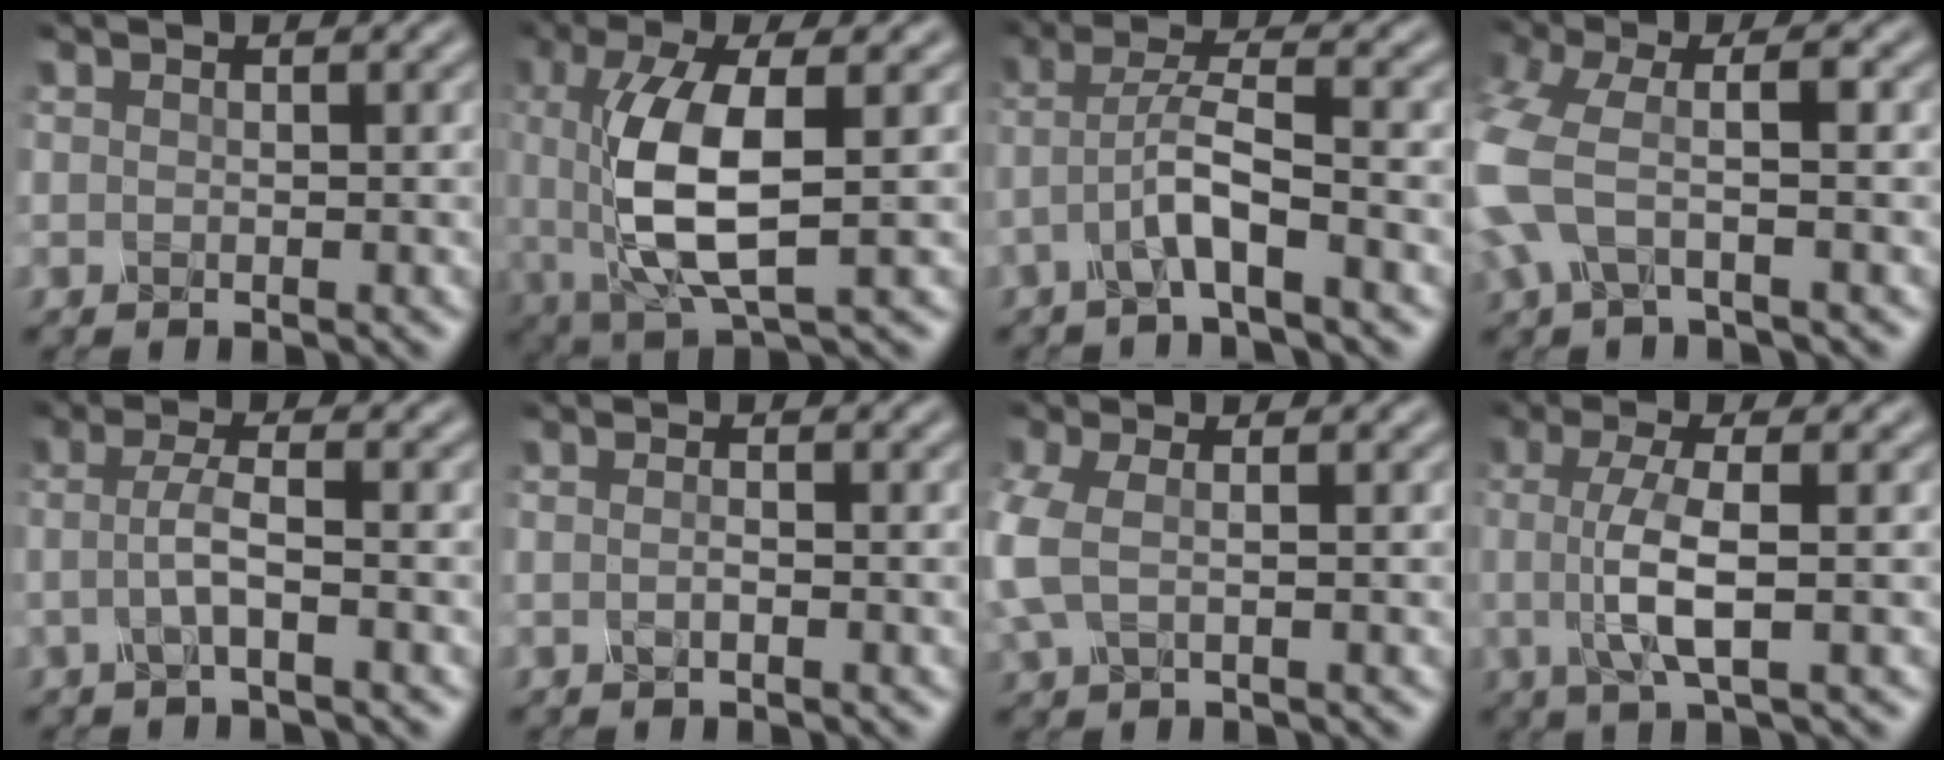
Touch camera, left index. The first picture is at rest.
{"total": 8.3, "force": [0.2, 2.8, 7.8], "torque": [-0.160, -0.007, 0.006]}
{"total": 4.0, "force": [-1.7, 0.5, 3.6], "torque": [-0.070, 0.013, -0.042]}
{"total": 6.2, "force": [-1.3, 2.7, 5.4], "torque": [-0.140, 0.005, -0.037]}
{"total": 2.7, "force": [-0.5, 0.5, 2.6], "torque": [-0.051, 0.002, -0.017]}
{"total": 0.9, "force": [-0.3, 0.3, 0.9], "torque": [-0.015, 0.000, -0.007]}
{"total": 3.8, "force": [-0.3, 1.9, 3.3], "torque": [-0.097, -0.001, -0.010]}
{"total": 4.9, "force": [-0.2, 1.3, 4.7], "torque": [-0.094, -0.001, -0.007]}